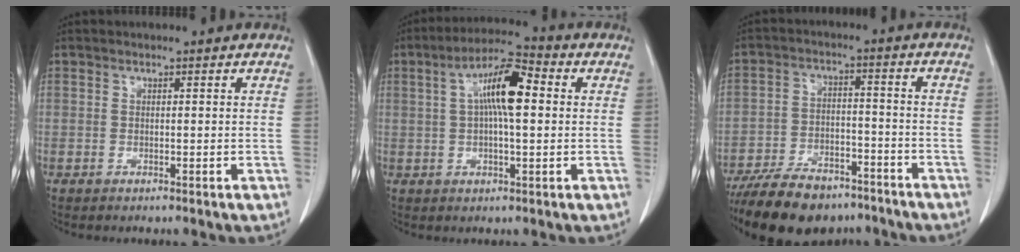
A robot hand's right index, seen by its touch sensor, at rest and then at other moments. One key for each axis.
{"total": 9.5, "fx": 1.7, "fy": 2.2, "fz": 9.1, "tx": -0.168, "ty": 0.024, "tz": 0.022}
{"total": 14.8, "fx": -11.9, "fy": 5.8, "fz": 6.6, "tx": -0.111, "ty": 0.001, "tz": -0.187}